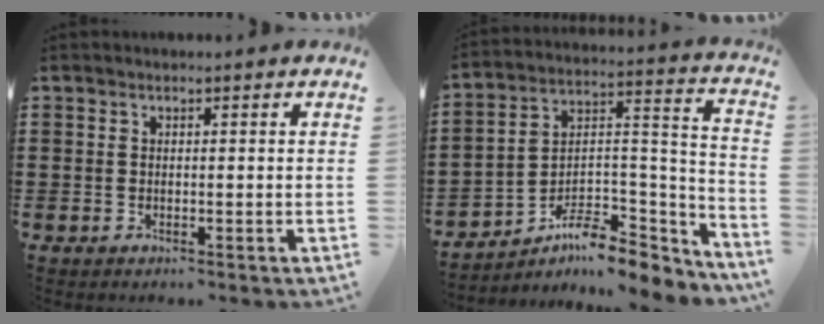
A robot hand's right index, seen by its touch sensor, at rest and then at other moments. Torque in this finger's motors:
{"motor_torque": [-0.67, 0.32, 0.19, 0.04]}